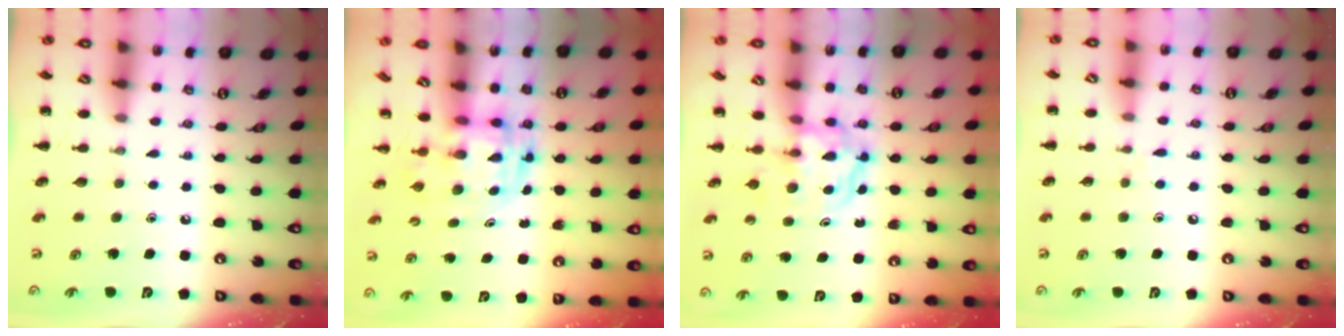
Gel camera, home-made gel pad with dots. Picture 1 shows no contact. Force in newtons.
{"total": 2.8, "press": 2.8, "slide": 0.6}
{"total": 3.8, "press": 3.8, "slide": 0.5}
{"total": 3.1, "press": 2.8, "slide": 1.4}